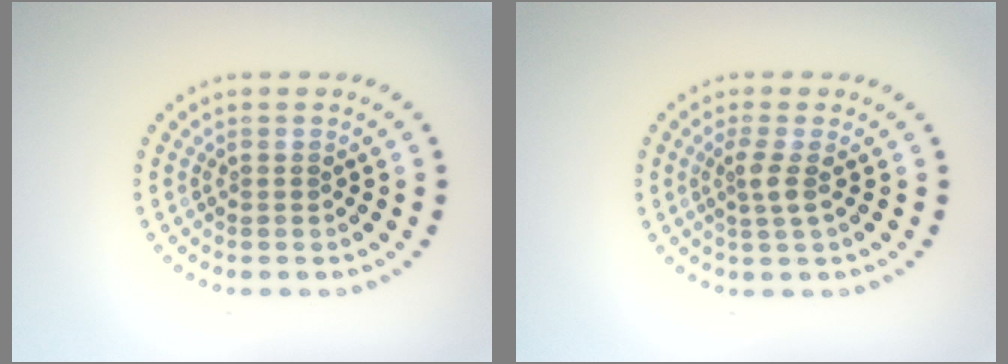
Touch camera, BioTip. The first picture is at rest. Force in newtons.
{"total": 1.9, "press": 1.5, "slide": 1.1}